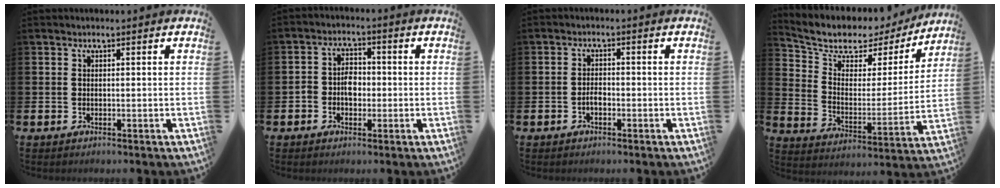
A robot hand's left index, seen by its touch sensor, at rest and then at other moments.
{"total": 3.4, "force": [-0.9, 2.6, 2.0], "torque": [-0.030, 0.006, -0.023]}
{"total": 1.6, "force": [-0.7, 0.8, 1.2], "torque": [-0.020, 0.003, -0.014]}
{"total": 7.8, "force": [6.7, 3.6, 1.9], "torque": [-0.075, -0.049, 0.112]}